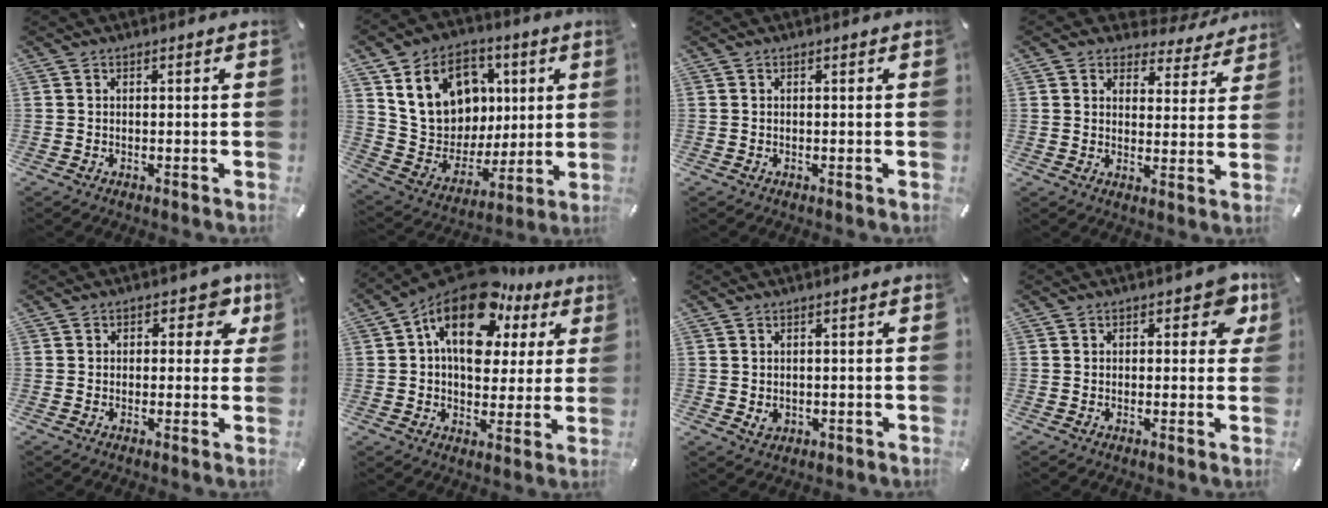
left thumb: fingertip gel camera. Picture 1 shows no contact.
{"total": 18.0, "force": [6.5, 14.6, 8.3], "torque": [-0.144, -0.011, 0.137]}
{"total": 0.0}
{"total": 5.0, "force": [3.8, 3.0, 0.9], "torque": [-0.007, -0.043, 0.060]}
{"total": 6.6, "force": [2.6, 4.4, 4.2], "torque": [-0.039, -0.003, 0.040]}
{"total": 19.0, "force": [9.0, 11.3, 12.3], "torque": [-0.219, -0.044, 0.157]}
{"total": 2.2, "force": [0.1, 2.1, 0.8], "torque": [0.002, -0.004, 0.000]}
{"total": 6.0, "force": [2.6, 3.6, 4.0], "torque": [-0.029, -0.006, 0.036]}